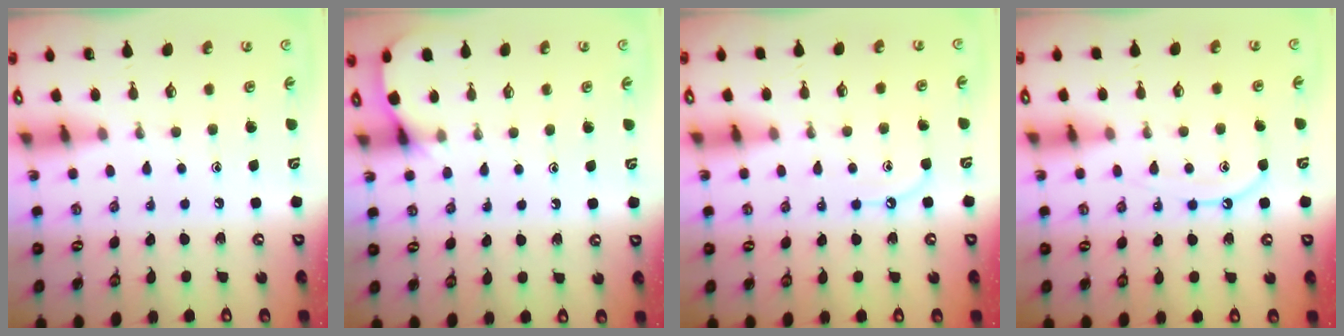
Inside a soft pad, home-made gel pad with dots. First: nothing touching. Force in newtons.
{"total": 5.3, "press": 5.3, "slide": 0.4}
{"total": 5.4, "press": 5.4, "slide": 0.6}
{"total": 8.5, "press": 8.5, "slide": 0.9}